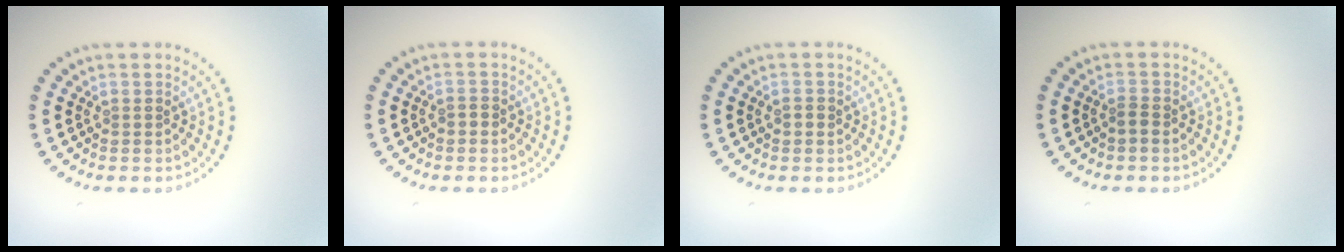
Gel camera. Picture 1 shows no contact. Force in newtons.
{"total": 0.8, "press": 0.8, "slide": 0.1}
{"total": 0.9, "press": 0.9, "slide": 0.0}
{"total": 1.0, "press": 0.8, "slide": 0.7}